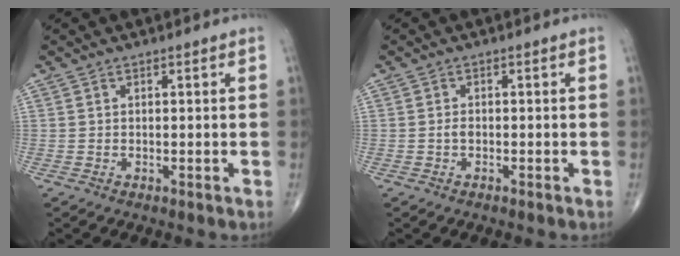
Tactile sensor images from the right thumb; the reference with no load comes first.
{"total": 1.0, "force": [-0.4, 0.5, 0.8], "torque": [-0.011, 0.002, -0.009]}